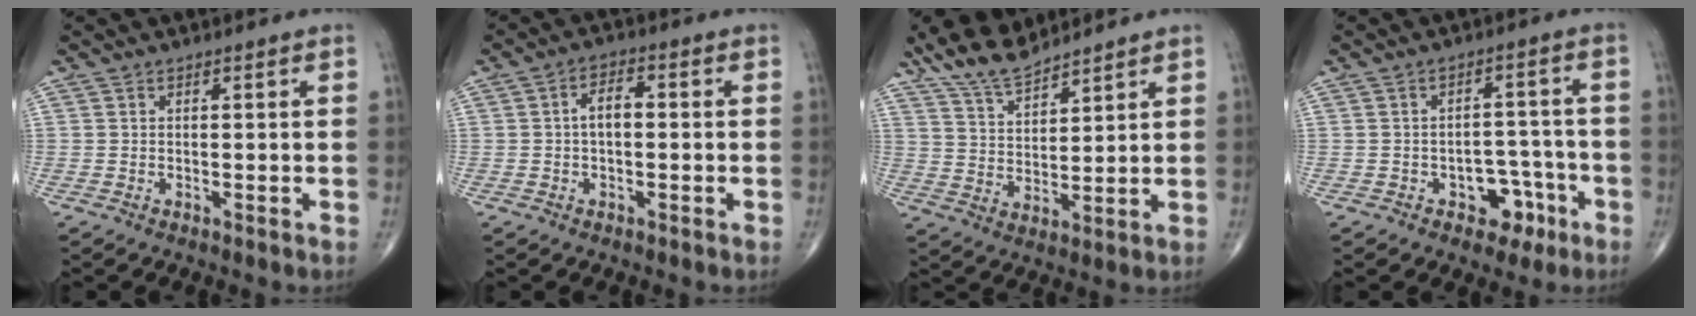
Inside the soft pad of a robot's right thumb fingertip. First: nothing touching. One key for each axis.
{"total": 4.1, "fx": -0.1, "fy": 2.2, "fz": 3.5, "tx": -0.057, "ty": 0.016, "tz": -0.007}
{"total": 9.4, "fx": 8.1, "fy": 2.9, "fz": 3.8, "tx": -0.061, "ty": -0.040, "tz": 0.162}
{"total": 6.5, "fx": -3.3, "fy": 4.5, "fz": 3.4, "tx": -0.012, "ty": 0.039, "tz": -0.042}